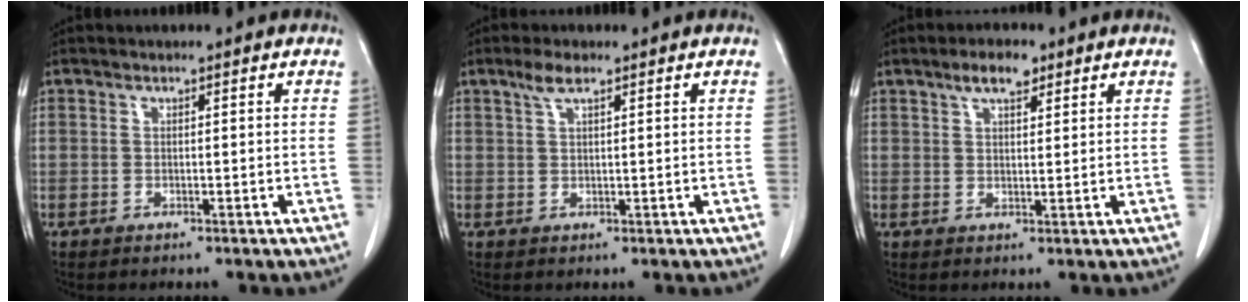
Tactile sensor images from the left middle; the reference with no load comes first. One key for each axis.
{"total": 2.5, "fx": 1.7, "fy": 0.5, "fz": 1.8, "tx": -0.042, "ty": 0.006, "tz": 0.035}
{"total": 4.1, "fx": 2.7, "fy": 1.3, "fz": 2.7, "tx": -0.053, "ty": 0.007, "tz": 0.046}